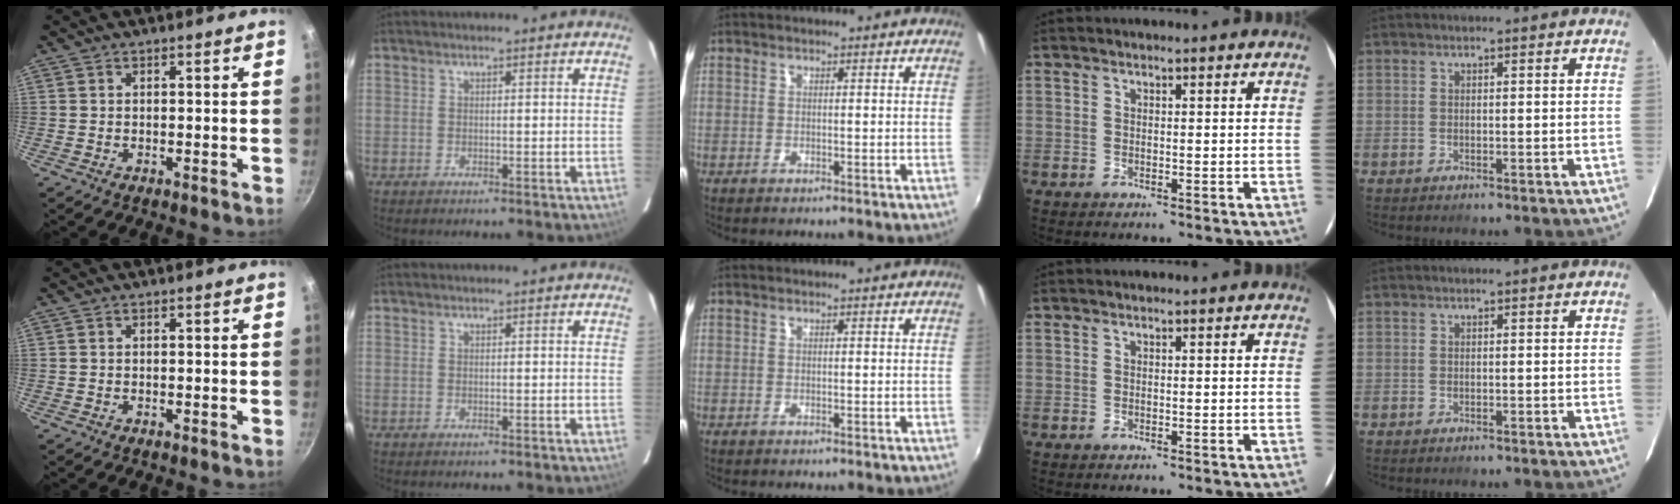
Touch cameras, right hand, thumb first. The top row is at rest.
{}